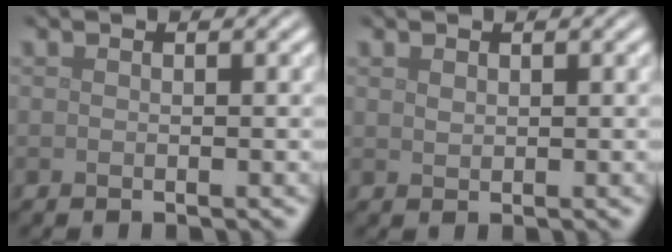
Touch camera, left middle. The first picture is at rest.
{"total": 0.7, "force": [0.5, 0.5, 0.4], "torque": [-0.010, -0.001, 0.012]}